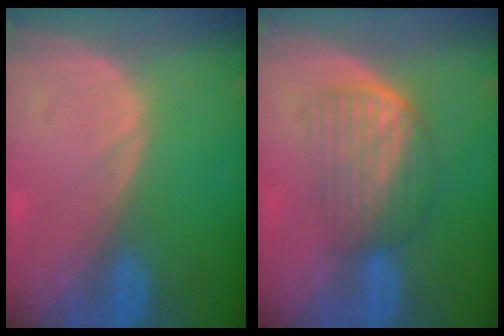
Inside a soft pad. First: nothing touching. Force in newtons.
{"total": 6.9, "press": 5.9, "slide": 3.6}